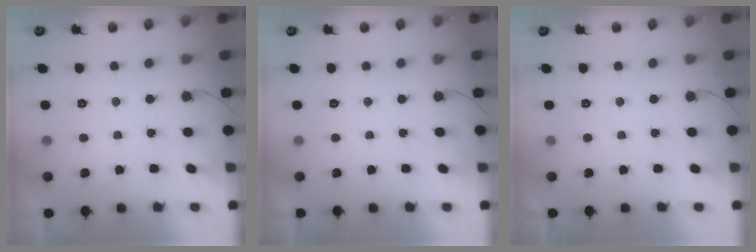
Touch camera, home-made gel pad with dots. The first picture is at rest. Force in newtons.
{"total": 1.7, "press": 1.7, "slide": 0.0}
{"total": 1.8, "press": 1.8, "slide": 0.1}